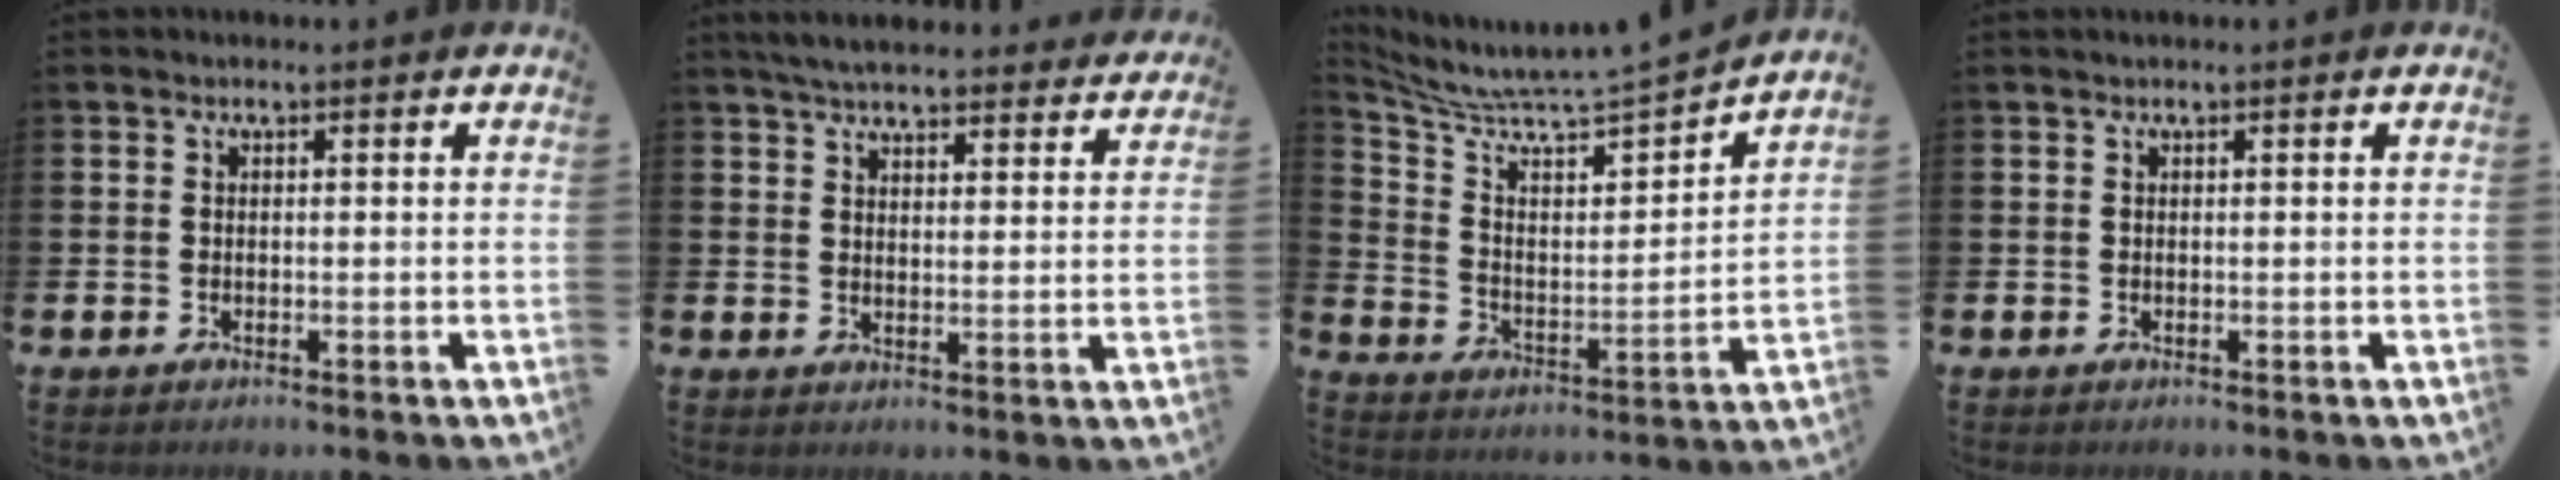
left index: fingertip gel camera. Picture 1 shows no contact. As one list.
[{"total": 5.4, "force": [5.2, 0.8, 1.1], "torque": [-0.031, -0.027, 0.093]}, {"total": 6.8, "force": [6.6, -0.1, 1.8], "torque": [-0.068, -0.071, 0.105]}, {"total": 0.0}]